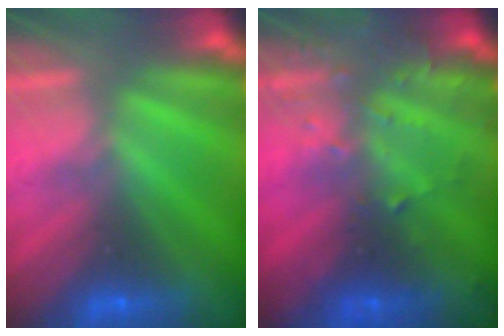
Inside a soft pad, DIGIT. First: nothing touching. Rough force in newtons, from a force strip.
{"total": 3.3}